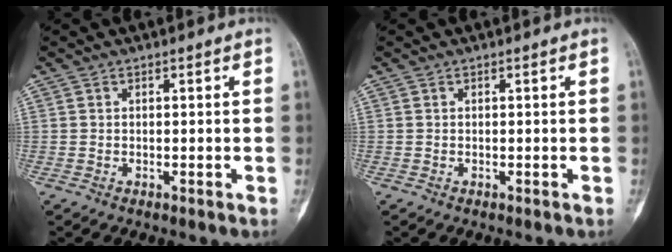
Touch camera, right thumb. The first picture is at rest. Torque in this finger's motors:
{"motor_torque": [0.00, 0.00, 0.03, -0.03, 0.01]}